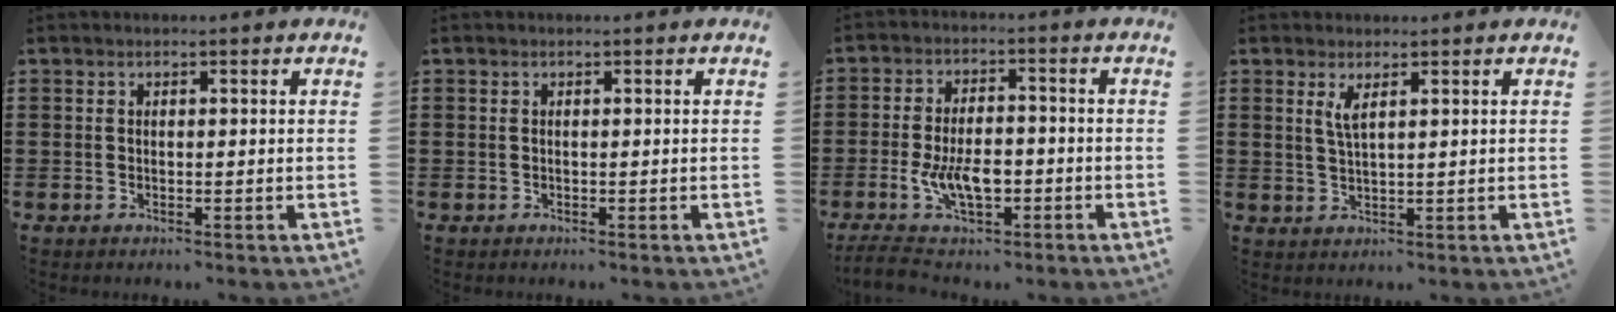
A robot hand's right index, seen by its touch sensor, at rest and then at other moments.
{"total": 0.0}
{"total": 8.0, "force": [-2.9, 4.0, 6.2], "torque": [-0.136, -0.002, -0.055]}
{"total": 2.4, "force": [1.3, 0.4, 2.0], "torque": [-0.043, 0.001, 0.022]}